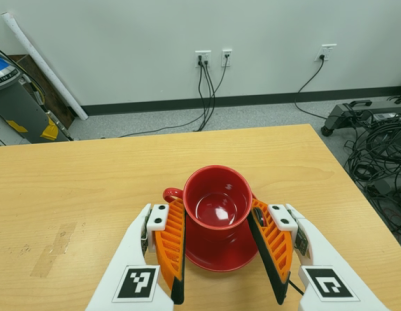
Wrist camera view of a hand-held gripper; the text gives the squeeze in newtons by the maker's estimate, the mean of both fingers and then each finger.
{"total": 2.6, "left": 2.3, "right": 3.0}